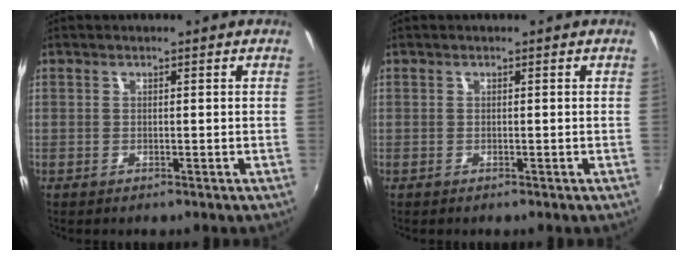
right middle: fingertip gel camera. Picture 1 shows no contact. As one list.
[{"total": 0.0}]